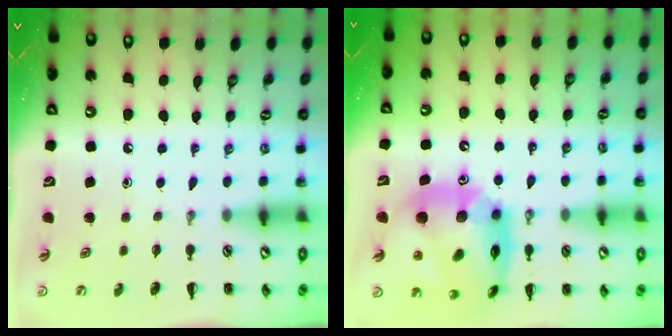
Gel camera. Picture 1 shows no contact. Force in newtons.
{"total": 22.0, "press": 21.1, "slide": 6.3}